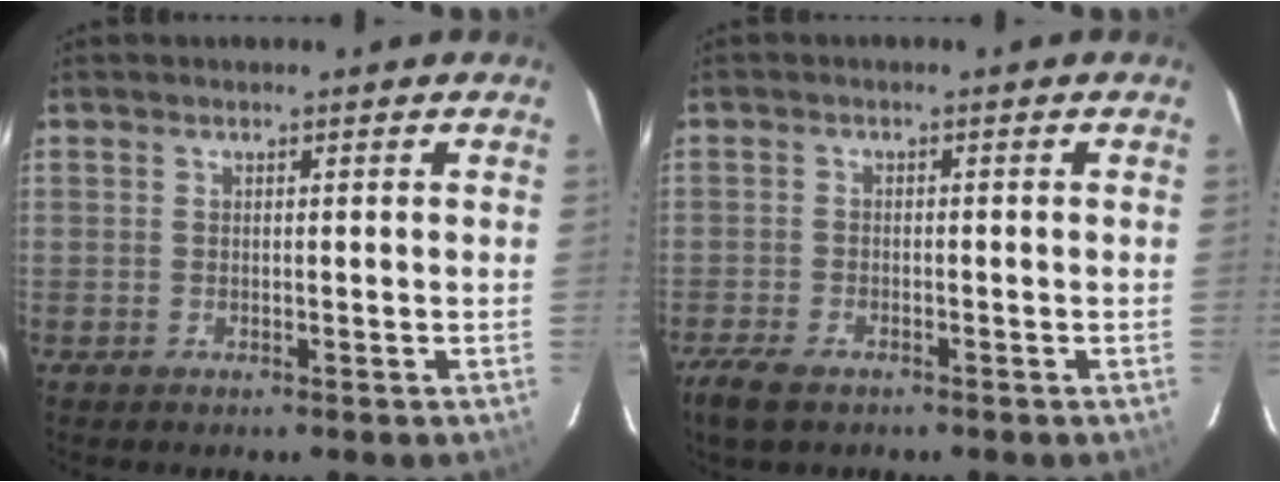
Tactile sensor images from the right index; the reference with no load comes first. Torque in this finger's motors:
{"motor_torque": [0.43, -0.35, 0.20, 0.03]}